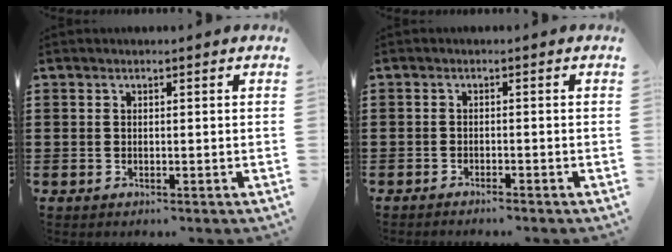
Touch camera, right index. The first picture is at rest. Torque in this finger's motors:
{"motor_torque": [-0.18, 0.36, -0.04, -0.04]}